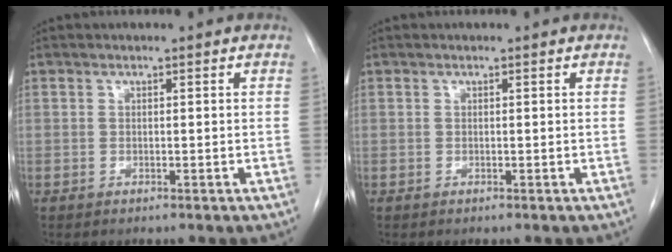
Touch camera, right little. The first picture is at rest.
{"total": 0.0}